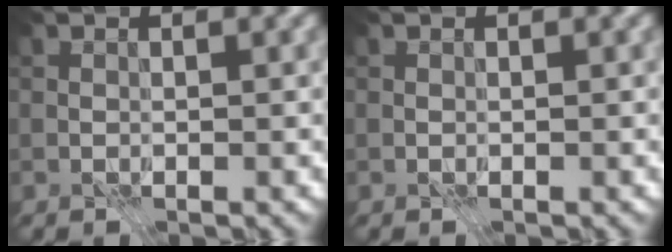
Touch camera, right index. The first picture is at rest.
{"total": 0.0}